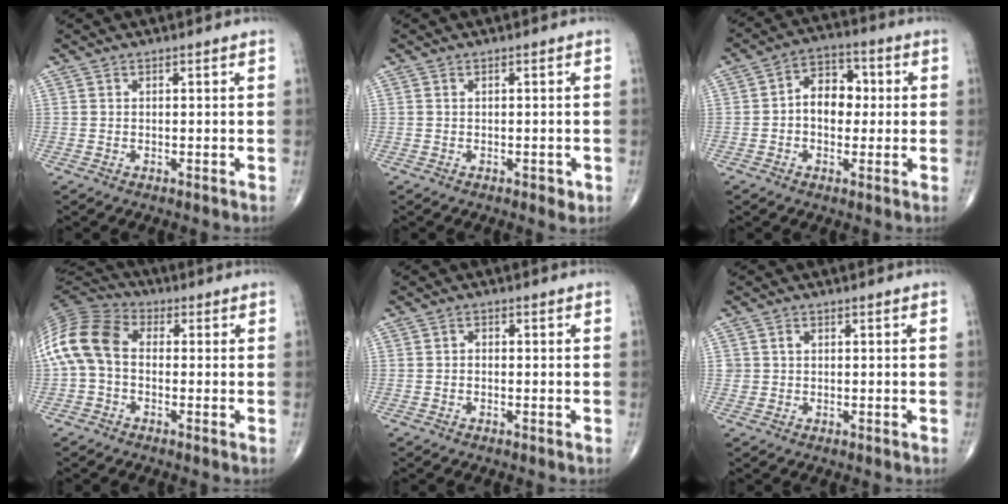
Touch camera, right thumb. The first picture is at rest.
{"total": 1.6, "force": [-0.6, 0.8, 1.3], "torque": [-0.013, -0.001, -0.005]}
{"total": 8.4, "force": [0.1, 6.1, 5.8], "torque": [-0.059, 0.024, -0.011]}
{"total": 12.8, "force": [-0.3, 8.8, 9.3], "torque": [-0.191, 0.031, -0.019]}
{"total": 1.0, "force": [-0.3, 0.8, 0.6], "torque": [-0.003, 0.005, -0.009]}
{"total": 1.3, "force": [0.2, 1.2, 0.5], "torque": [-0.004, 0.002, 0.003]}